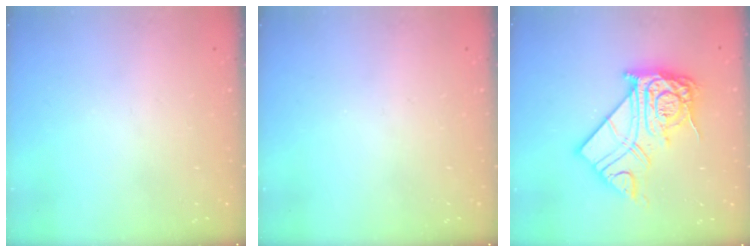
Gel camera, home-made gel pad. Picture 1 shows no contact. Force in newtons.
{"total": 0.0}
{"total": 19.5, "press": 19.4, "slide": 1.6}